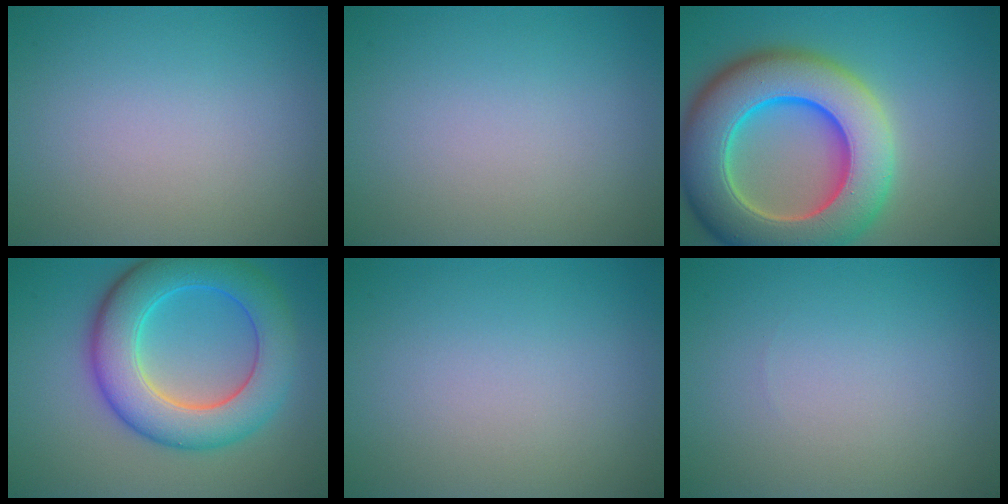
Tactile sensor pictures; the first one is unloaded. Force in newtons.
{"total": 0.0}
{"total": 13.2, "press": 13.2, "slide": 0.6}
{"total": 8.9, "press": 8.9, "slide": 0.2}
{"total": 0.0}
{"total": 0.0}